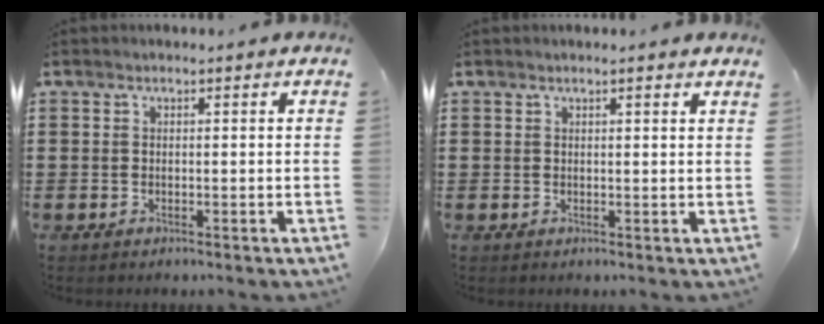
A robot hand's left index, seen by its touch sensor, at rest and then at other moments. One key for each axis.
{"total": 1.0, "fx": 0.8, "fy": -0.1, "fz": 0.7, "tx": -0.015, "ty": -0.002, "tz": 0.014}